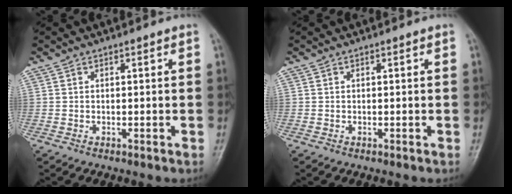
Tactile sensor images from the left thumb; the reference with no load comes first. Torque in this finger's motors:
{"motor_torque": [0.00, 0.00, 0.00, 0.00, 0.00]}